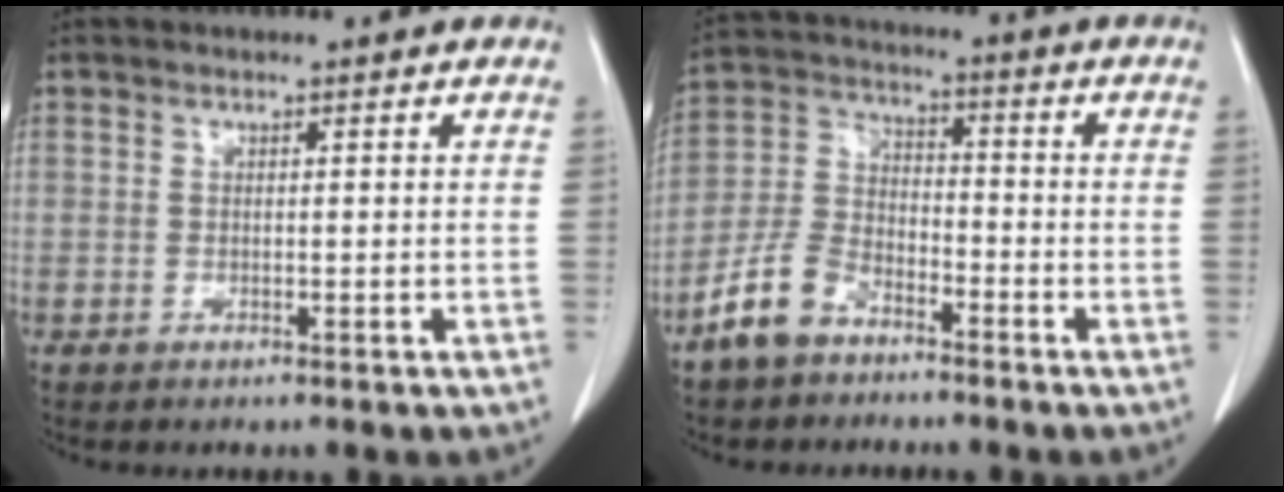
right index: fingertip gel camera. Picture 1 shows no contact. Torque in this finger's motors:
{"motor_torque": [0.50, -0.61, -0.15, -0.19]}